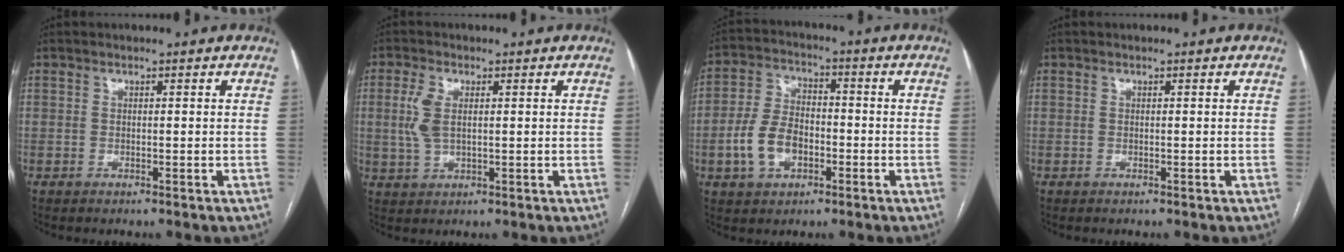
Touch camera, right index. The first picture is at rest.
{"total": 4.9, "force": [0.9, 2.3, 4.2], "torque": [-0.107, 0.007, 0.021]}
{"total": 8.8, "force": [-2.7, 5.5, 6.3], "torque": [-0.140, 0.017, -0.048]}
{"total": 0.0}